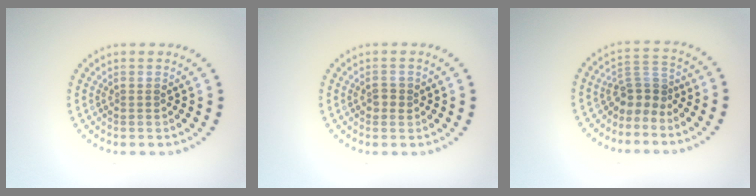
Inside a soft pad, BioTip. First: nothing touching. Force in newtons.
{"total": 1.1, "press": 1.1, "slide": 0.2}
{"total": 2.8, "press": 1.8, "slide": 2.1}